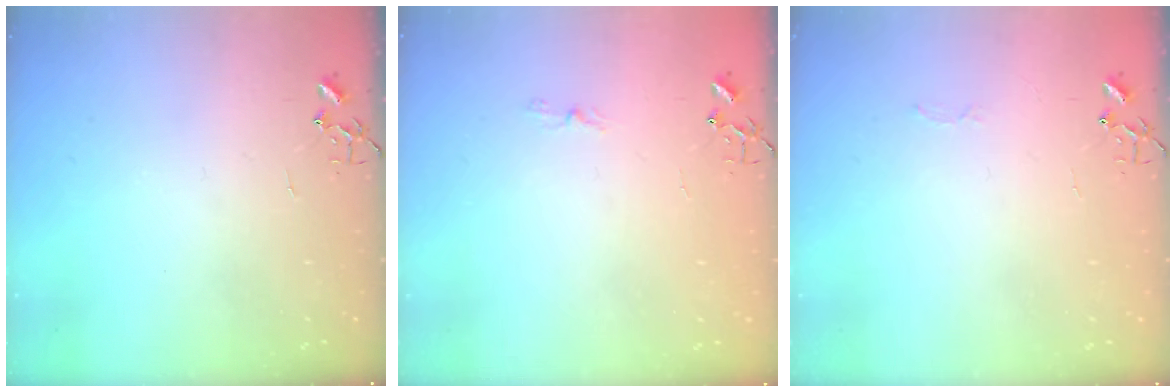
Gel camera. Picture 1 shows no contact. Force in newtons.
{"total": 3.5, "press": 3.5, "slide": 0.3}
{"total": 2.5, "press": 2.5, "slide": 0.4}